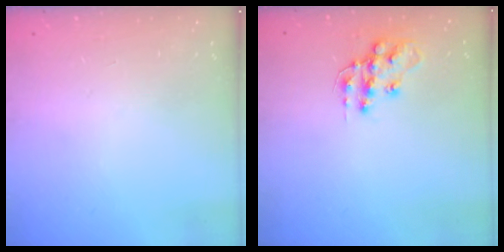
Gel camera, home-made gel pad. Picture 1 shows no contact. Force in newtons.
{"total": 12.7, "press": 12.6, "slide": 0.9}